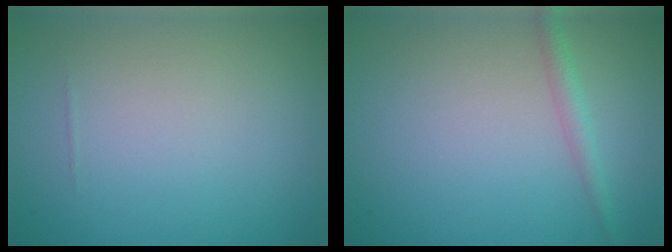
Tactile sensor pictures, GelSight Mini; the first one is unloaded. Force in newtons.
{"total": 1.6, "press": 1.5, "slide": 0.2}